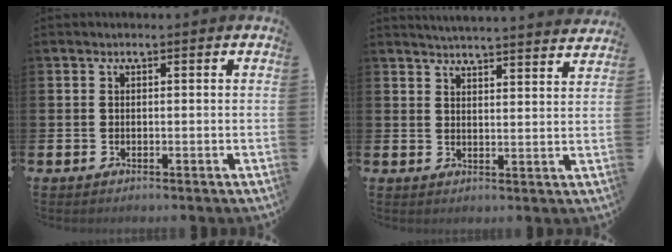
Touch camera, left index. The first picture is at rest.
{"total": 4.6, "force": [4.6, -0.5, 0.2], "torque": [-0.013, -0.031, 0.082]}